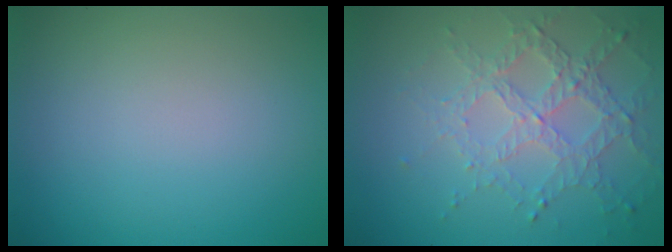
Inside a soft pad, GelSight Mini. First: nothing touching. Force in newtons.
{"total": 4.7, "press": 3.3, "slide": 3.4}